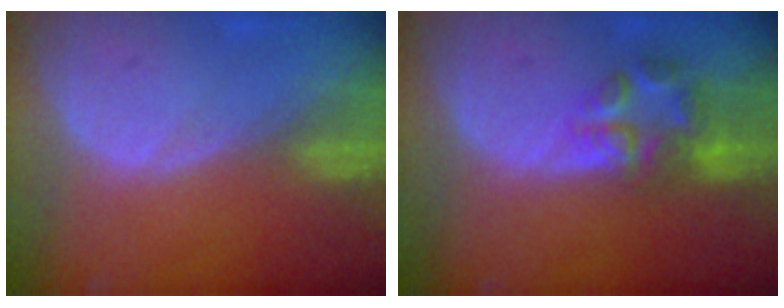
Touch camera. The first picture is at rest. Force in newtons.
{"total": 7.0, "press": 6.1, "slide": 3.4}